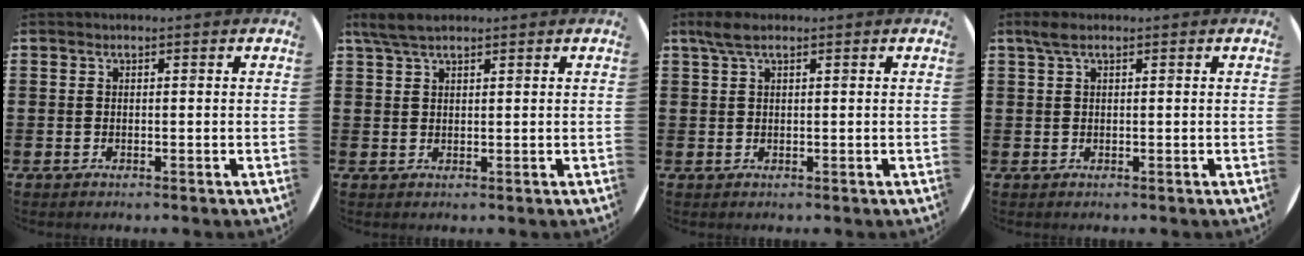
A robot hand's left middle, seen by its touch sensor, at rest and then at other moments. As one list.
[{"total": 3.2, "force": [2.4, 0.9, 1.9], "torque": [-0.040, 0.007, 0.045]}, {"total": 2.3, "force": [1.5, 0.6, 1.6], "torque": [-0.034, 0.005, 0.027]}, {"total": 1.4, "force": [0.9, 0.4, 1.1], "torque": [-0.021, 0.006, 0.014]}]